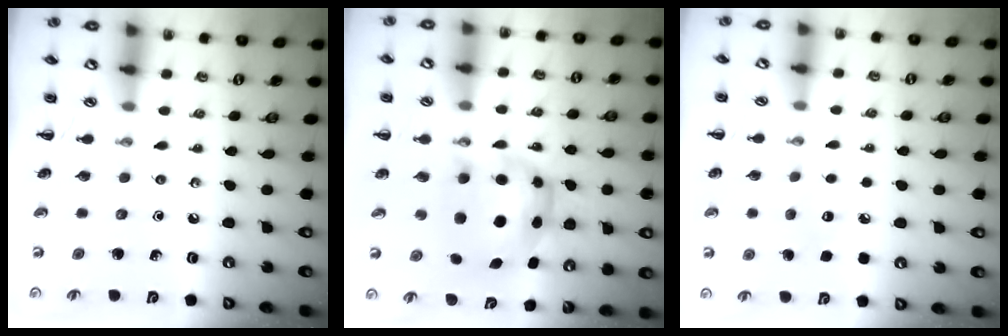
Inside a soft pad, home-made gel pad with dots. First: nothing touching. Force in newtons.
{"total": 6.3, "press": 6.2, "slide": 1.3}
{"total": 5.8, "press": 5.7, "slide": 1.5}